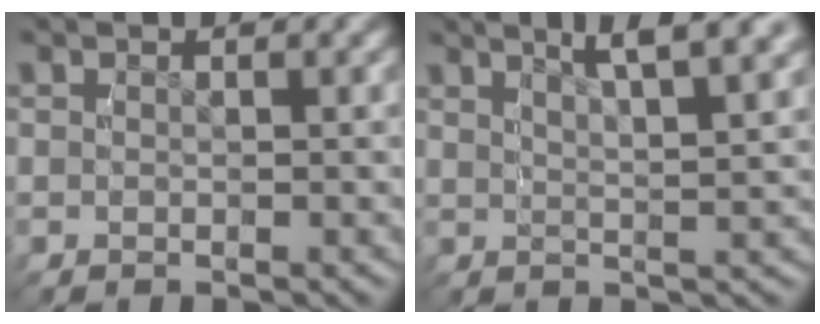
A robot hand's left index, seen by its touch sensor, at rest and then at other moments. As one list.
[{"total": 5.8, "force": [4.4, 0.6, 3.7], "torque": [-0.041, 0.014, 0.067]}]